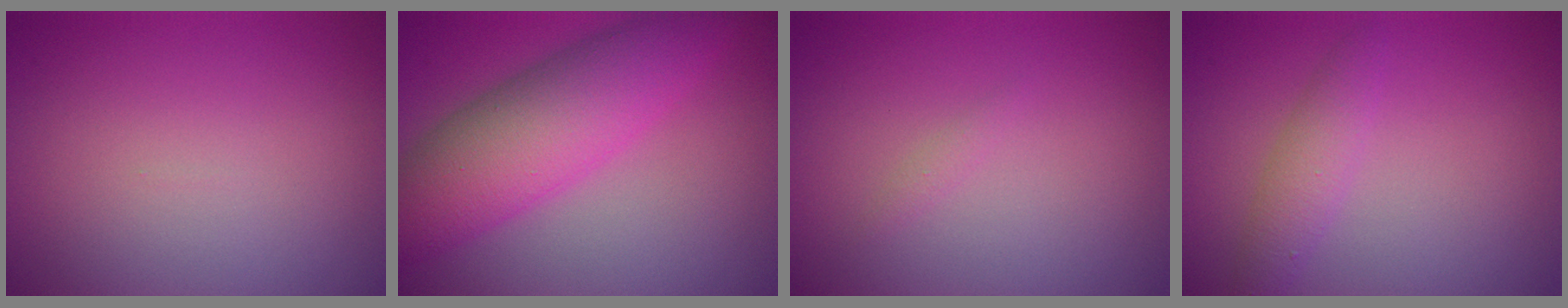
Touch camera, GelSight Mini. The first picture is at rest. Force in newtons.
{"total": 8.0, "press": 8.0, "slide": 0.1}
{"total": 0.5, "press": 0.5, "slide": 0.0}
{"total": 2.3, "press": 2.3, "slide": 0.1}